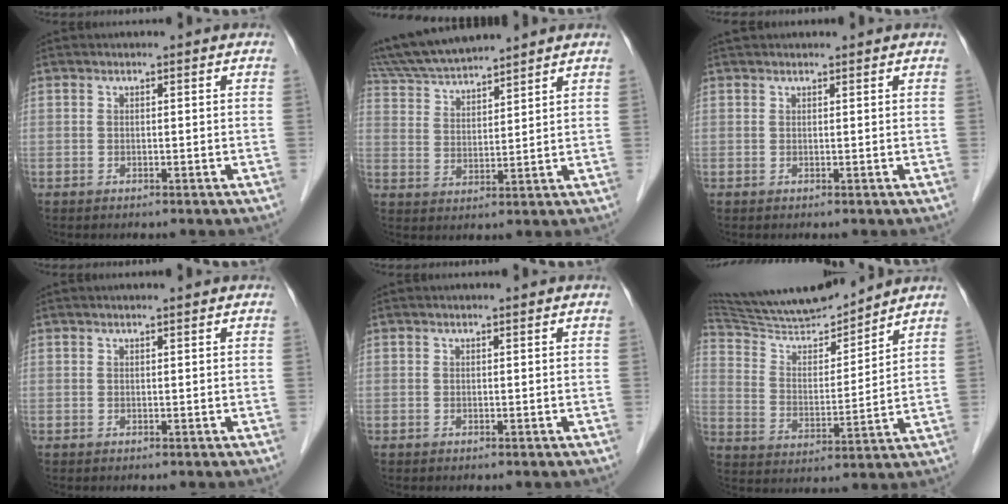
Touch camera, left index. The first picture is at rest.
{"total": 12.1, "force": [11.1, 1.1, 4.5], "torque": [-0.089, 0.025, 0.211]}
{"total": 2.5, "force": [2.3, 0.5, 0.8], "torque": [-0.008, 0.032, 0.037]}
{"total": 1.1, "force": [1.0, -0.1, 0.6], "torque": [-0.008, 0.010, 0.018]}
{"total": 0.0}
{"total": 15.6, "force": [14.7, 1.2, 5.1], "torque": [-0.096, 0.000, 0.263]}